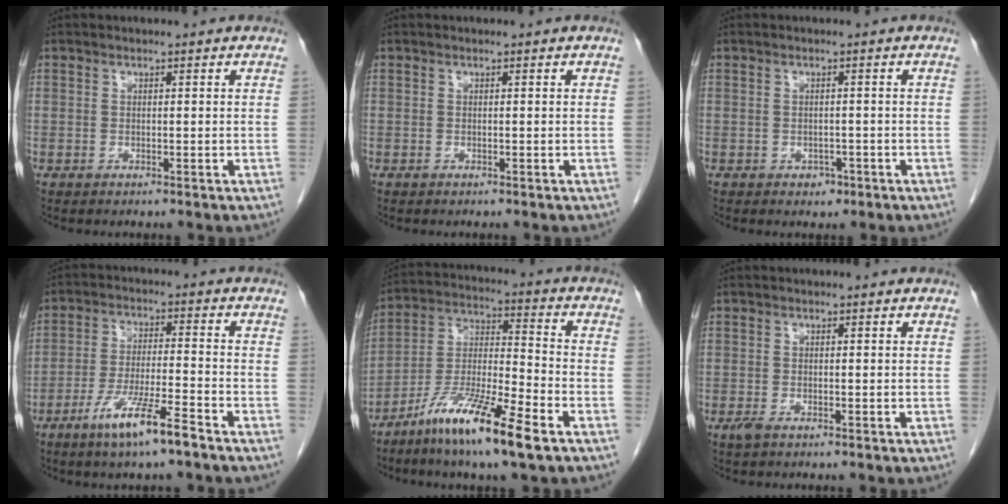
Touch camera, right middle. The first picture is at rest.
{"total": 0.0}
{"total": 1.6, "force": [-0.9, 1.2, 0.6], "torque": [-0.008, 0.004, -0.007]}
{"total": 8.9, "force": [-5.8, 0.2, 6.7], "torque": [-0.127, -0.014, -0.107]}
{"total": 14.1, "force": [-8.6, 1.0, 11.1], "torque": [-0.219, -0.027, -0.161]}
{"total": 1.3, "force": [-0.8, 0.4, 0.9], "torque": [-0.024, -0.003, -0.014]}